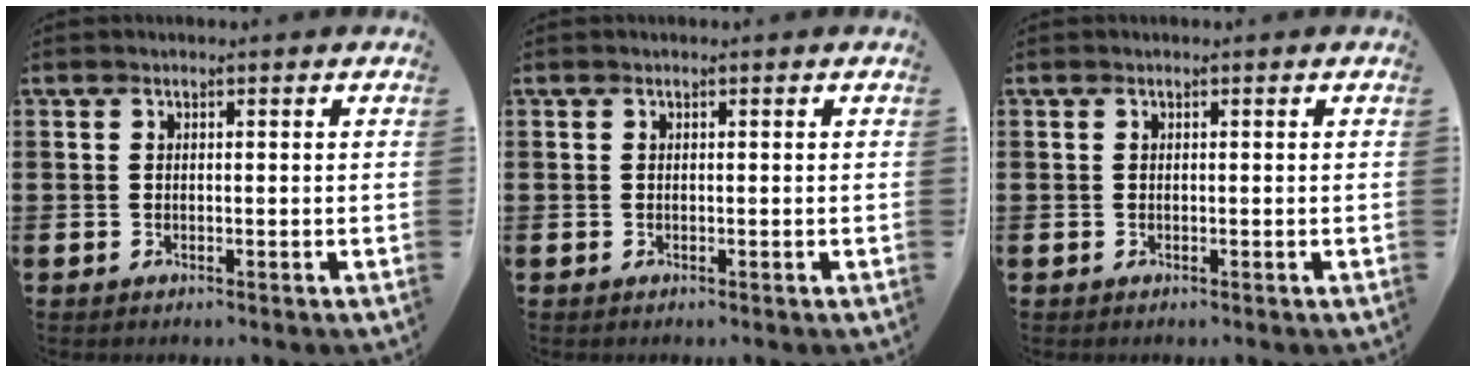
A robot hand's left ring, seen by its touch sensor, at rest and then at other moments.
{"total": 0.0}
{"total": 0.0}